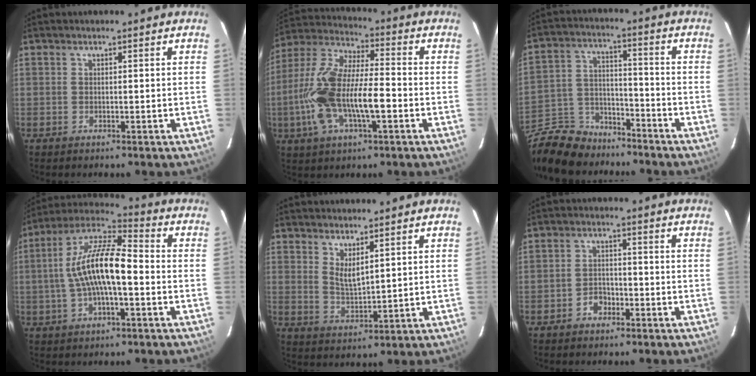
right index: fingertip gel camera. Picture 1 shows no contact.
{"total": 17.9, "force": [-4.3, 6.2, 16.2], "torque": [-0.335, -0.001, -0.084]}
{"total": 18.8, "force": [-14.4, 9.8, 7.0], "torque": [-0.187, 0.028, -0.234]}
{"total": 14.4, "force": [-1.6, 4.4, 13.6], "torque": [-0.262, 0.014, -0.036]}
{"total": 4.5, "force": [2.9, 1.3, 3.2], "torque": [-0.056, -0.010, 0.053]}
{"total": 3.3, "force": [-2.0, 2.3, 1.2], "torque": [-0.027, 0.010, -0.032]}